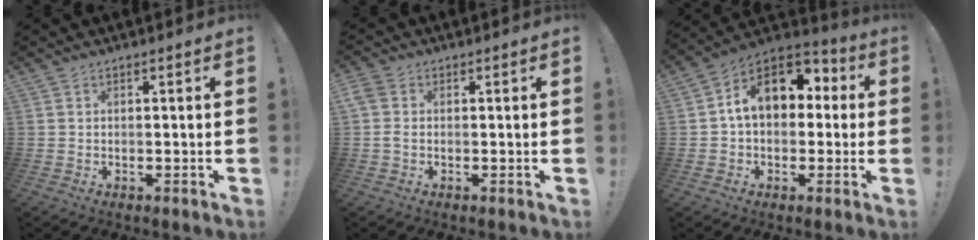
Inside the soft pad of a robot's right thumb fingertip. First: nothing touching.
{"total": 3.0, "force": [0.2, 2.1, 2.2], "torque": [-0.049, 0.004, 0.004]}
{"total": 14.3, "force": [3.3, 10.1, 9.5], "torque": [-0.135, 0.007, 0.063]}